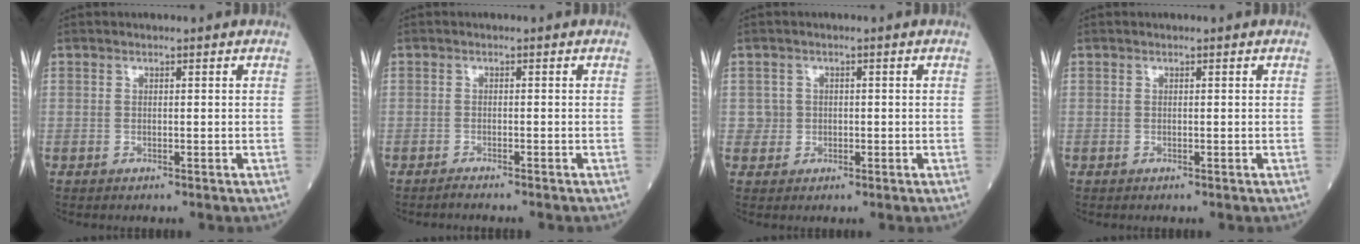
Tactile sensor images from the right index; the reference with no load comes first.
{"total": 1.8, "force": [-1.6, -0.3, 0.8], "torque": [-0.010, 0.002, -0.020]}
{"total": 1.8, "force": [0.0, 1.8, -0.1], "torque": [0.008, 0.007, 0.002]}
{"total": 0.0}